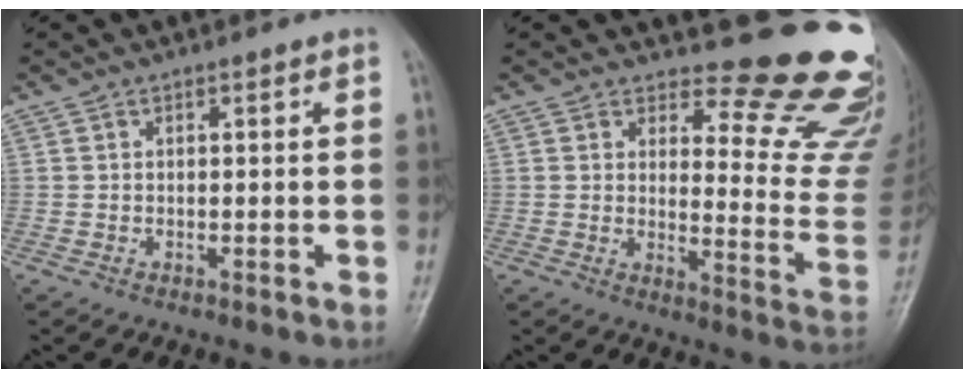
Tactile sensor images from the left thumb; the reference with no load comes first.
{"total": 16.7, "force": [15.1, 4.5, 5.6], "torque": [-0.020, -0.174, 0.165]}